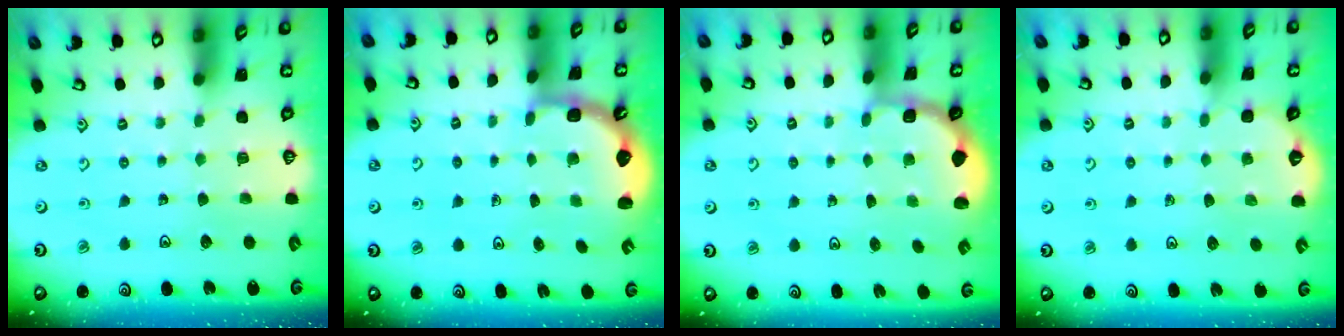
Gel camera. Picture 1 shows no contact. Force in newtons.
{"total": 2.3, "press": 1.8, "slide": 1.3}
{"total": 2.0, "press": 1.8, "slide": 0.7}
{"total": 1.6, "press": 1.5, "slide": 0.5}